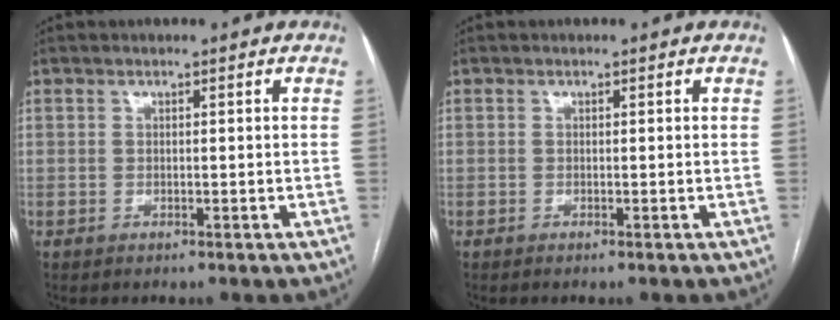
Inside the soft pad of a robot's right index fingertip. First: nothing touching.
{"total": 0.0}